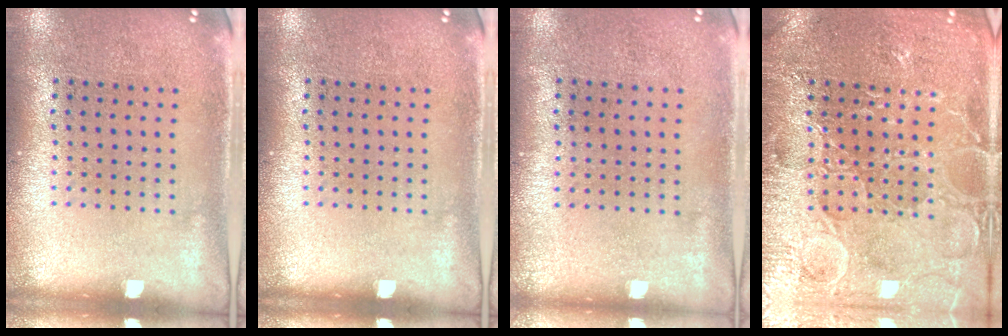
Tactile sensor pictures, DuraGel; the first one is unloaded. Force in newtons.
{"total": 0.0}
{"total": 0.0}
{"total": 6.2, "press": 6.1, "slide": 0.7}